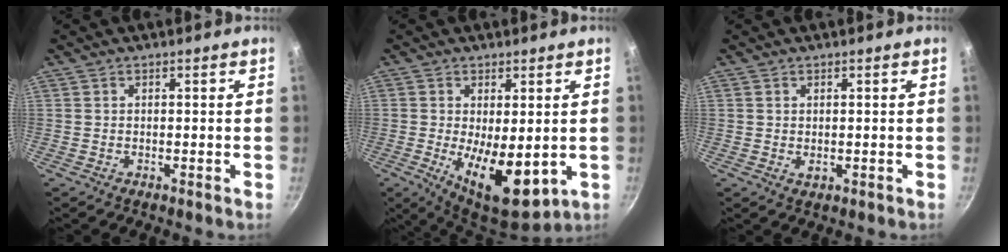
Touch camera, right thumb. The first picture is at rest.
{"total": 12.5, "force": [-1.4, 5.6, 11.1], "torque": [-0.160, -0.018, -0.008]}
{"total": 1.1, "force": [0.1, 0.7, 0.8], "torque": [-0.013, -0.002, 0.002]}